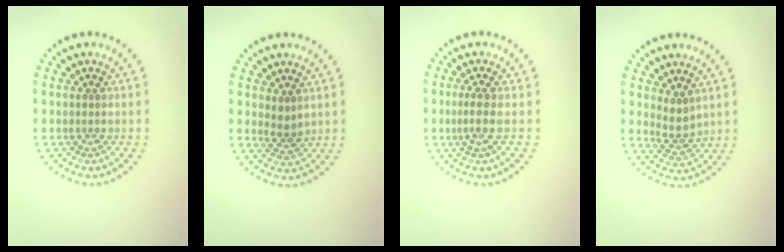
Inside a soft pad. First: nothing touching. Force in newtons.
{"total": 1.5, "press": 1.3, "slide": 0.9}
{"total": 2.0, "press": 1.3, "slide": 1.5}
{"total": 2.0, "press": 1.5, "slide": 1.2}